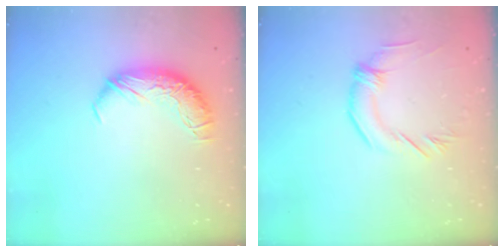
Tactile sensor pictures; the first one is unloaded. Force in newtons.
{"total": 1.3, "press": 1.3, "slide": 0.4}